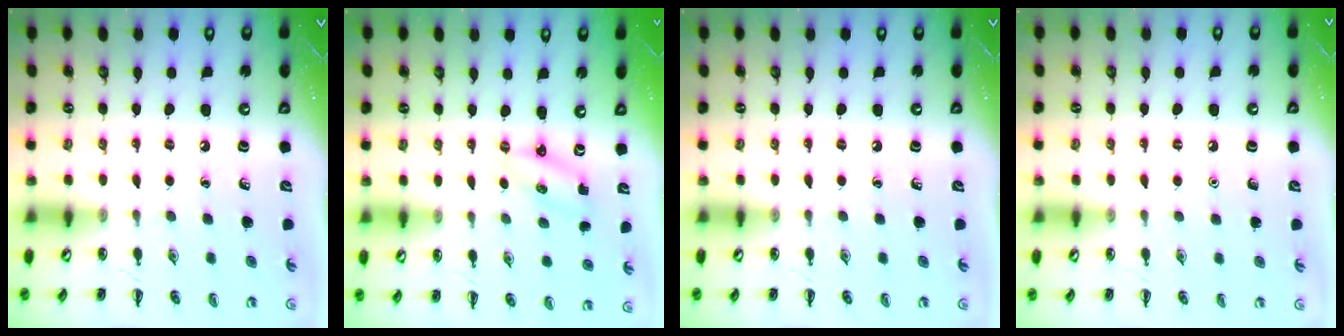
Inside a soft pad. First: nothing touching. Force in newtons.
{"total": 2.4, "press": 2.3, "slide": 0.6}
{"total": 0.0}
{"total": 1.6, "press": 1.5, "slide": 0.1}